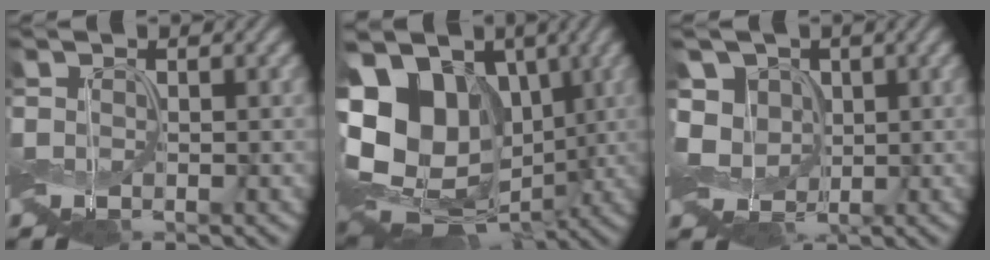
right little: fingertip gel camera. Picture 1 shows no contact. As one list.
[{"total": 15.0, "force": [0.4, 11.7, 9.3], "torque": [-0.161, 0.002, 0.023]}, {"total": 5.8, "force": [0.1, 4.9, 3.1], "torque": [-0.067, 0.008, -0.012]}]